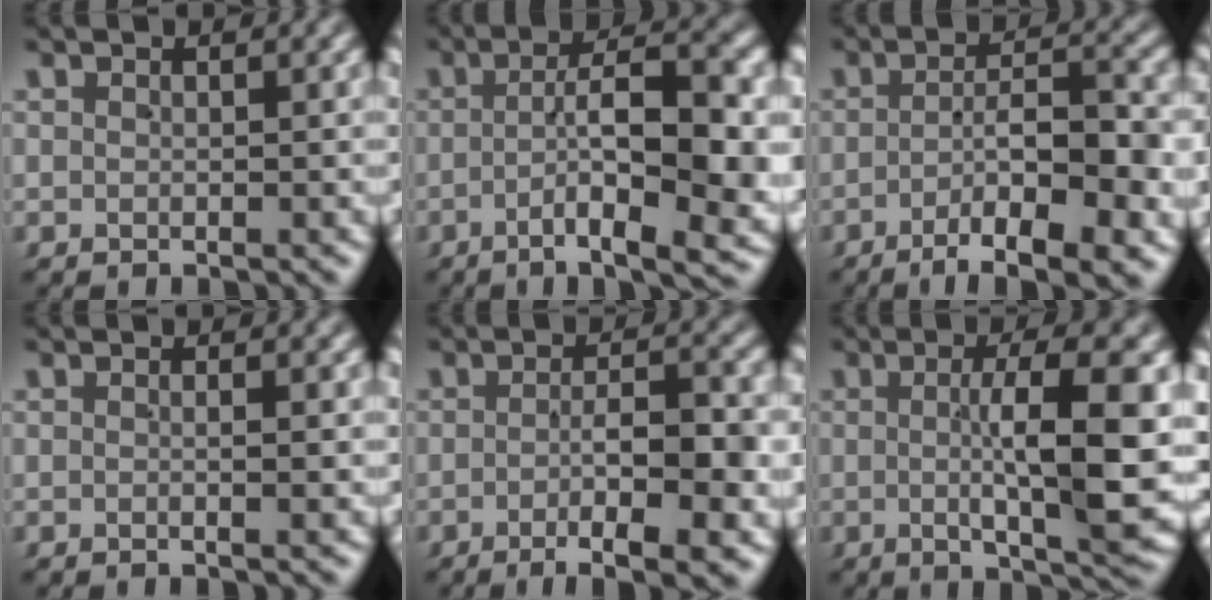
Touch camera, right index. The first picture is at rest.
{"total": 9.6, "force": [-2.4, 2.7, 8.9], "torque": [-0.118, -0.017, -0.028]}
{"total": 9.4, "force": [-6.0, 2.5, 6.7], "torque": [-0.087, -0.014, -0.083]}
{"total": 0.8, "force": [0.0, 0.0, 0.8], "torque": [-0.011, 0.002, -0.003]}
{"total": 7.4, "force": [-3.6, 1.6, 6.2], "torque": [-0.086, -0.013, -0.050]}
{"total": 9.7, "force": [0.4, 1.8, 9.5], "torque": [-0.134, 0.006, 0.009]}